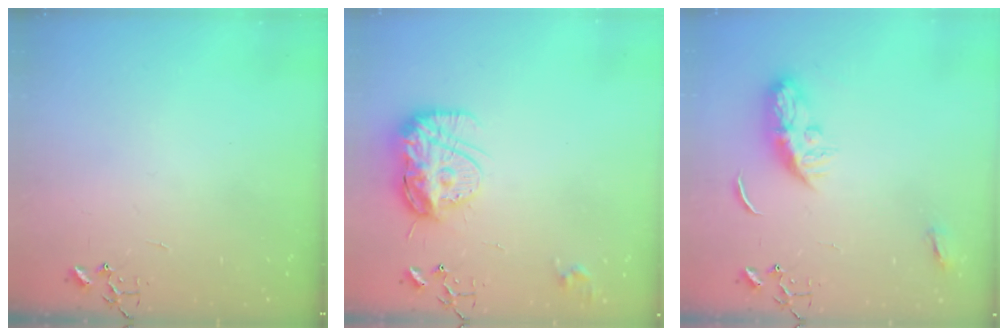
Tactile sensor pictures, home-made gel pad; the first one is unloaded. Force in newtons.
{"total": 14.9, "press": 14.8, "slide": 1.2}
{"total": 9.3, "press": 9.3, "slide": 0.1}